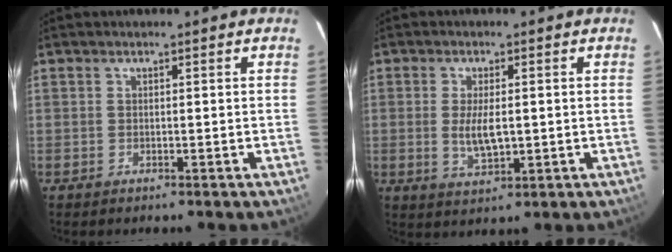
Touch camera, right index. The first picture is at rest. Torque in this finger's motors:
{"motor_torque": [0.28, 0.03, 0.19, 0.05]}